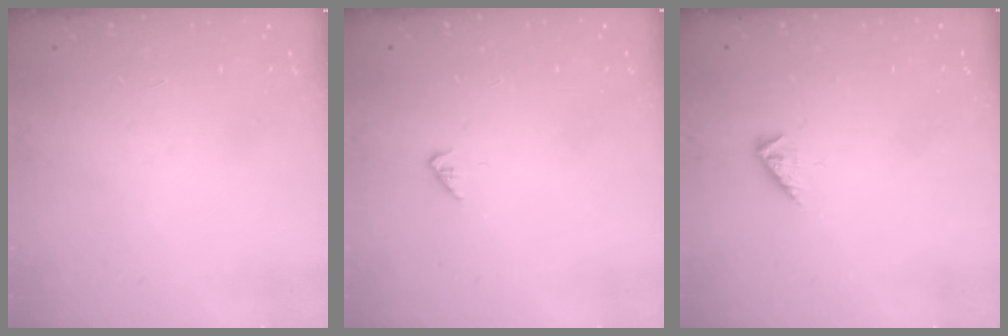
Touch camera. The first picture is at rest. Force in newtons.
{"total": 1.7, "press": 1.7, "slide": 0.3}
{"total": 2.8, "press": 2.7, "slide": 0.4}